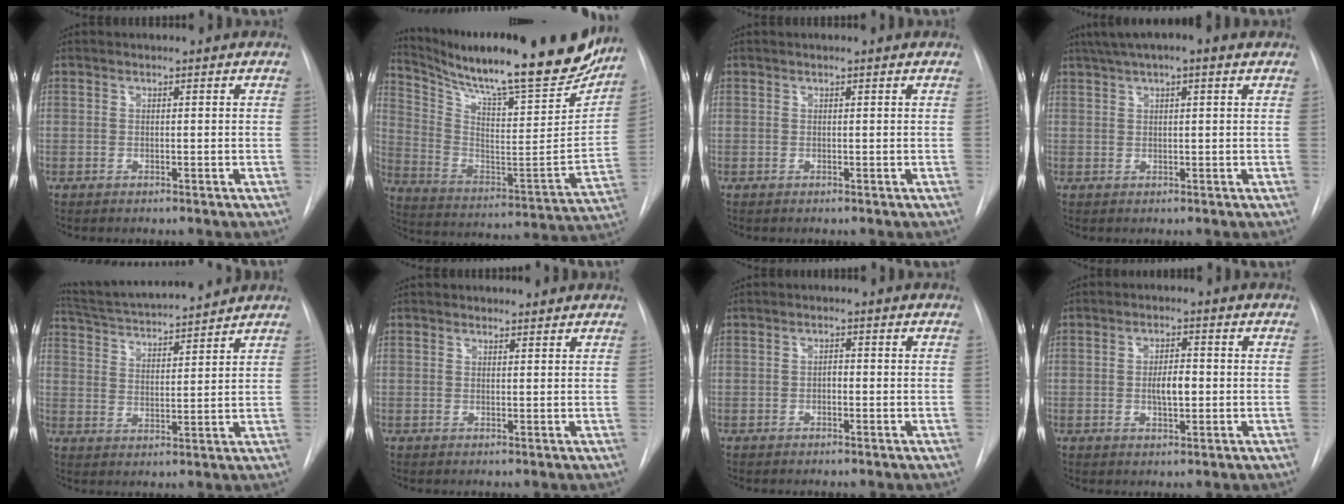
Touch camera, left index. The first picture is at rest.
{"total": 26.9, "force": [22.8, 4.2, 13.6], "torque": [-0.230, -0.057, 0.330]}
{"total": 0.7, "force": [0.6, -0.1, 0.3], "torque": [-0.009, 0.003, 0.008]}
{"total": 8.1, "force": [5.5, 1.3, 5.7], "torque": [-0.096, 0.040, 0.083]}
{"total": 14.4, "force": [13.4, 1.0, 5.4], "torque": [-0.101, 0.016, 0.217]}
{"total": 1.9, "force": [1.8, 0.5, 0.1], "torque": [-0.003, 0.004, 0.021]}
{"total": 1.0, "force": [-0.4, 0.5, 0.8], "torque": [-0.009, 0.001, -0.010]}
{"total": 3.8, "force": [-0.4, 1.4, 3.5], "torque": [-0.057, -0.002, -0.004]}